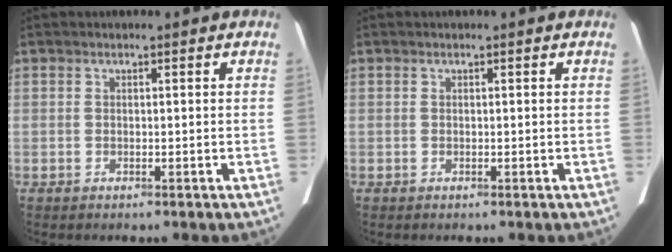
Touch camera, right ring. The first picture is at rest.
{"total": 0.0}